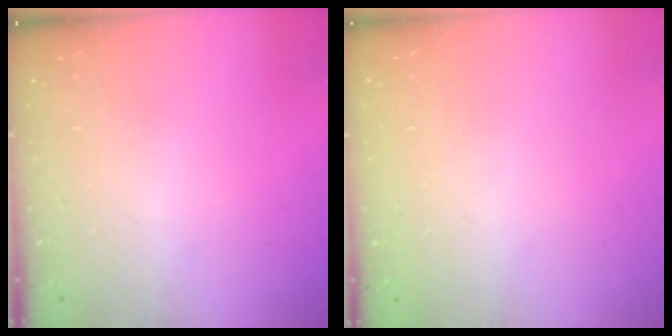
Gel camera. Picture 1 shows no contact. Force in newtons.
{"total": 0.0}